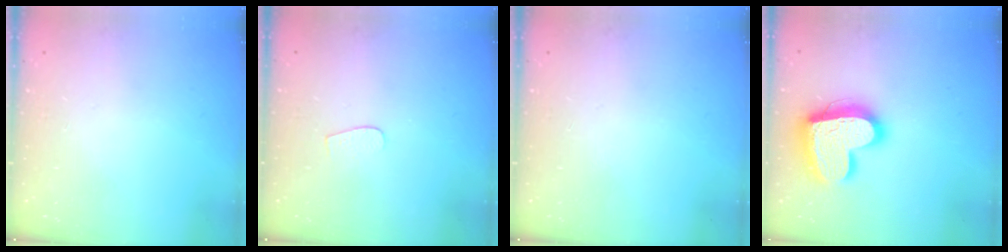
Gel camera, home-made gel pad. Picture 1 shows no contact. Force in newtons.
{"total": 3.4, "press": 3.4, "slide": 0.3}
{"total": 0.0}
{"total": 19.9, "press": 19.9, "slide": 1.1}